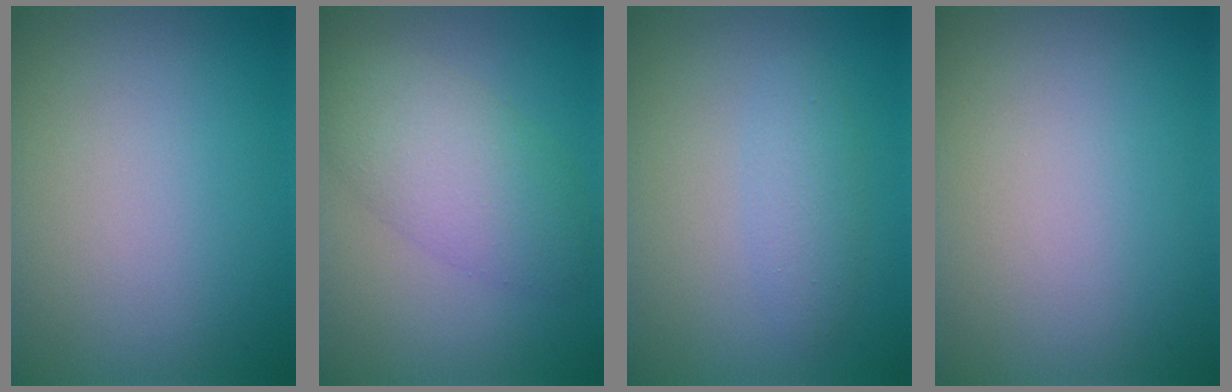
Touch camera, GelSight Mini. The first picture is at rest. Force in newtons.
{"total": 5.4, "press": 5.4, "slide": 0.1}
{"total": 1.9, "press": 1.9, "slide": 0.0}
{"total": 0.0}